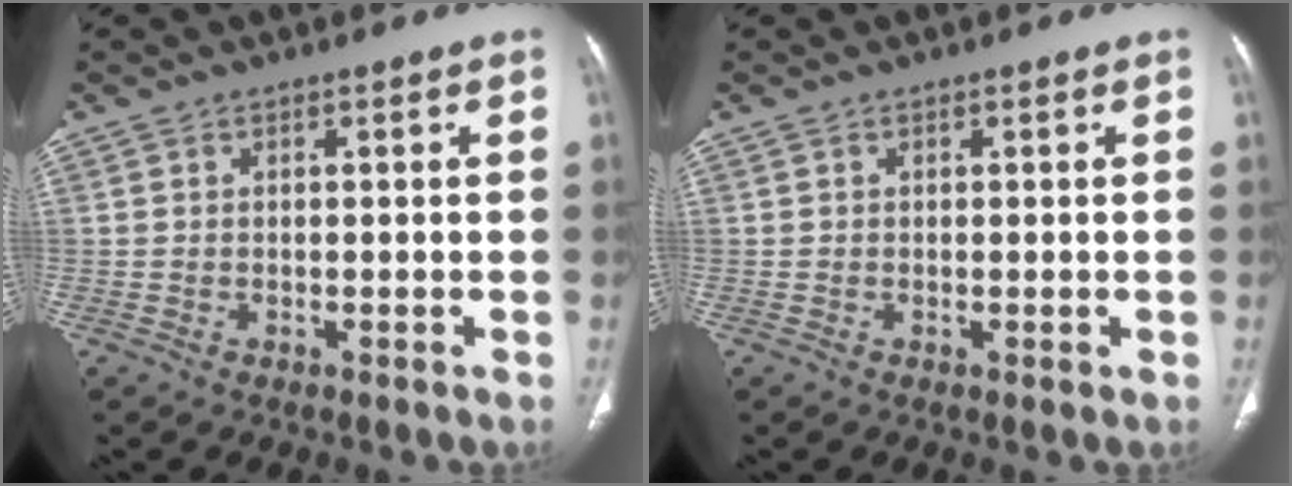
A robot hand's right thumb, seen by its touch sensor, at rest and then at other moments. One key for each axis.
{"total": 0.0}